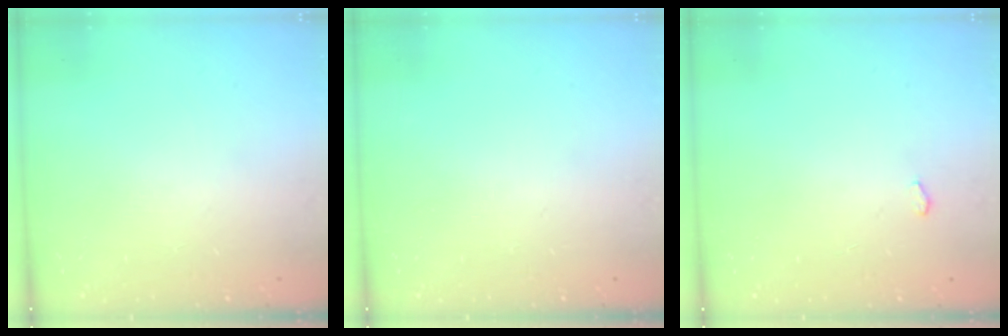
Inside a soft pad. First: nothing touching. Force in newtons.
{"total": 0.0}
{"total": 2.6, "press": 2.2, "slide": 1.3}